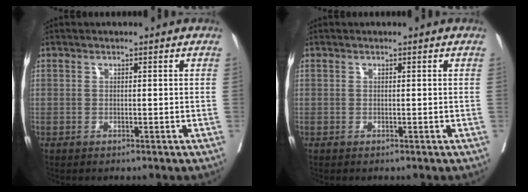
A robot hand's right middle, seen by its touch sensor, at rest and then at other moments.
{"total": 0.0}